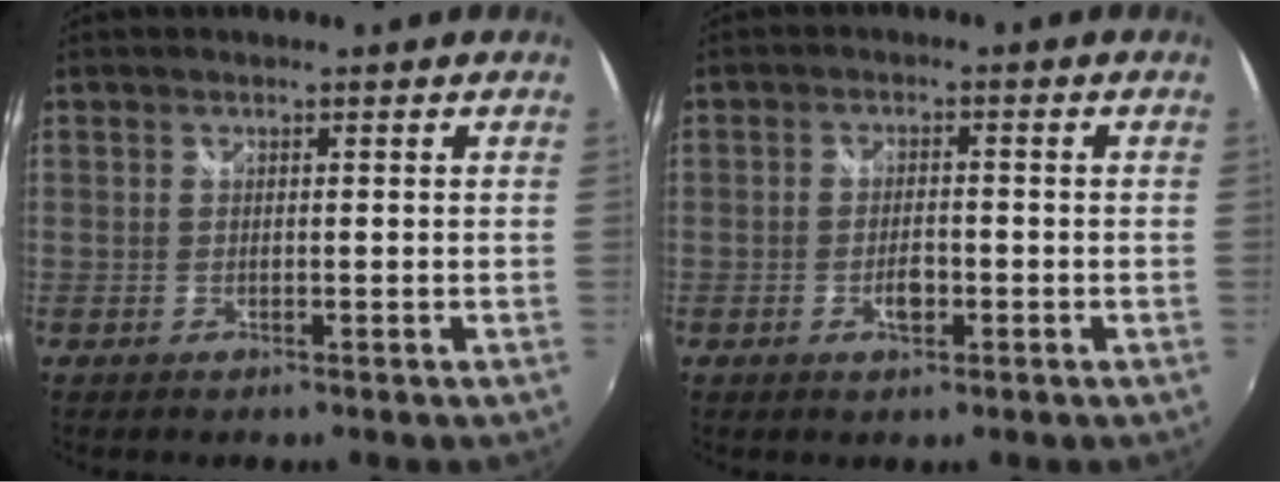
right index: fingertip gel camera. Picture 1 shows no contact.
{"total": 3.5, "force": [-1.4, 1.6, 2.7], "torque": [-0.053, -0.001, -0.025]}